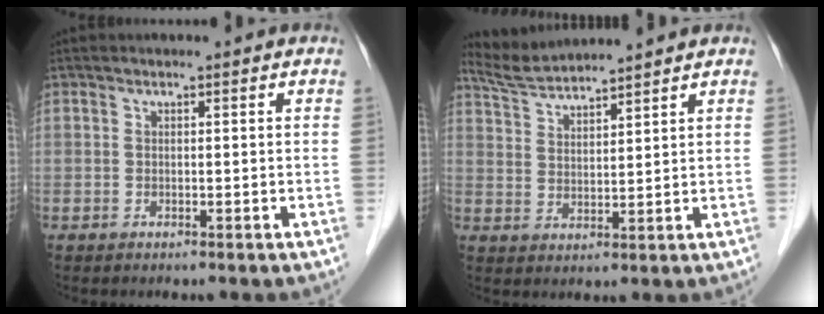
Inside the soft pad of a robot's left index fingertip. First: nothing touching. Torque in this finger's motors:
{"motor_torque": [0.39, -0.49, 0.04, -0.01]}